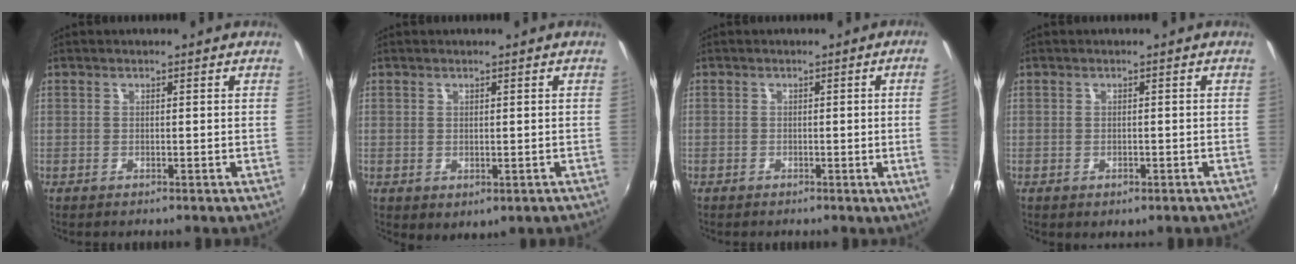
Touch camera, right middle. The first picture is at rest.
{"total": 1.9, "force": [0.1, 1.2, 1.4], "torque": [-0.022, -0.007, 0.008]}
{"total": 3.9, "force": [-0.1, -1.8, 3.4], "torque": [-0.056, -0.010, 0.004]}
{"total": 1.8, "force": [-0.9, 1.2, 0.9], "torque": [-0.016, -0.007, -0.012]}